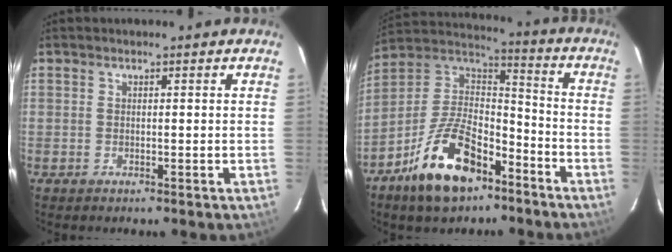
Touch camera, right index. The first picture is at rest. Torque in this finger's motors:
{"motor_torque": [1.10, -1.04, 0.87, 0.21]}